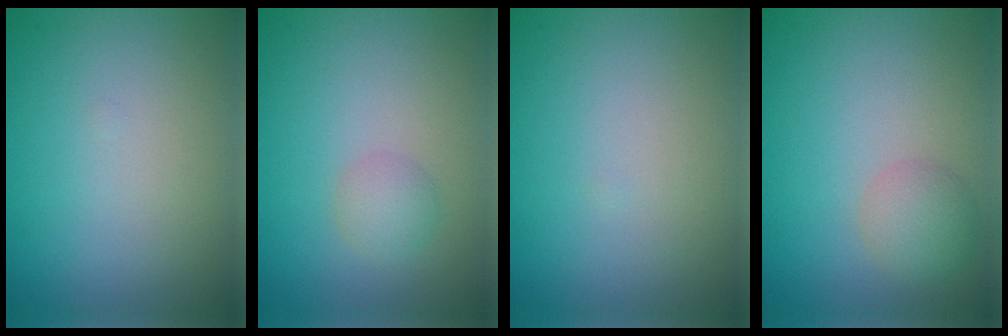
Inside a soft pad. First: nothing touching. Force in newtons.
{"total": 1.6, "press": 1.6, "slide": 0.0}
{"total": 0.0}
{"total": 2.5, "press": 2.5, "slide": 0.1}